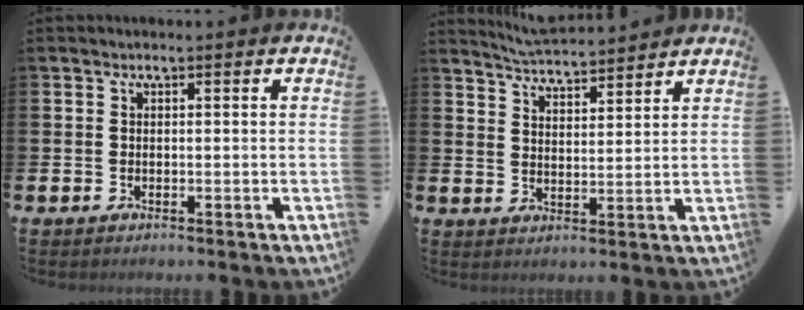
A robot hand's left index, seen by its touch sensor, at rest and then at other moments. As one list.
[{"total": 5.0, "force": [5.0, -0.1, 0.0], "torque": [-0.017, -0.031, 0.090]}]